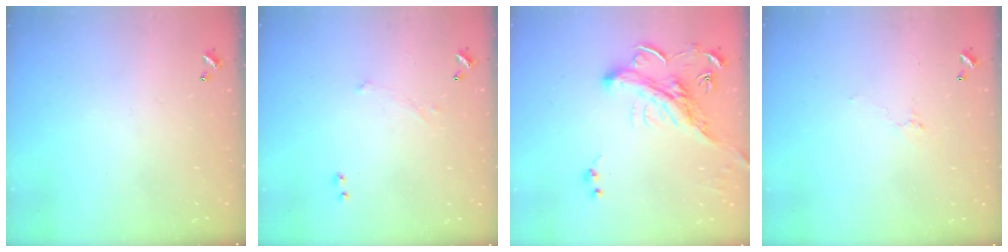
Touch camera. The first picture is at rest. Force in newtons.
{"total": 1.1, "press": 0.9, "slide": 0.7}
{"total": 3.1, "press": 2.9, "slide": 1.2}
{"total": 0.6, "press": 0.1, "slide": 0.6}